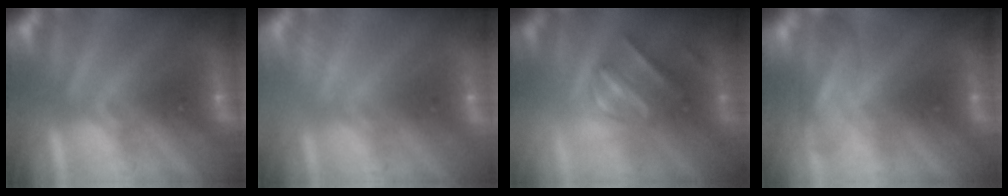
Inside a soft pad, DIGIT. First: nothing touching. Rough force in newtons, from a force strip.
{"total": 2.1}
{"total": 3.0}
{"total": 4.7}